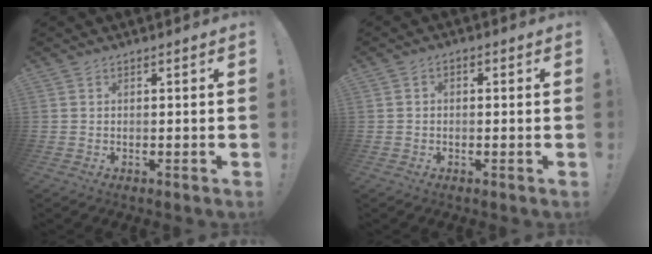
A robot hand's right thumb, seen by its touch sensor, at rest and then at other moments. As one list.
[{"total": 1.7, "force": [-1.1, 0.9, 1.0], "torque": [-0.019, 0.011, -0.019]}]